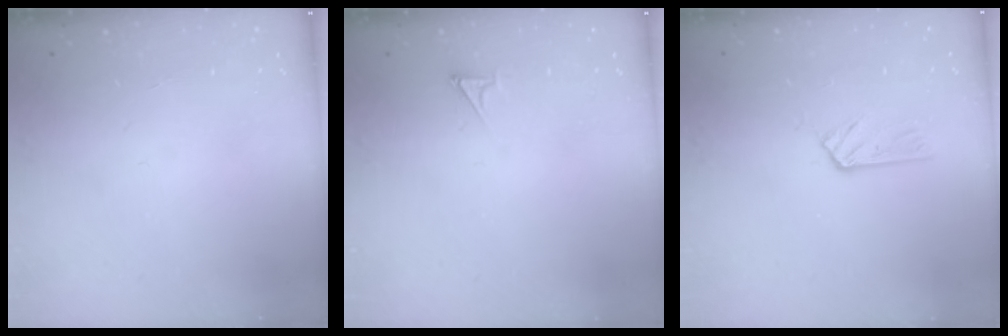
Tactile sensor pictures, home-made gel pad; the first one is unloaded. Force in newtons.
{"total": 2.2, "press": 2.2, "slide": 0.3}
{"total": 4.0, "press": 4.0, "slide": 0.2}